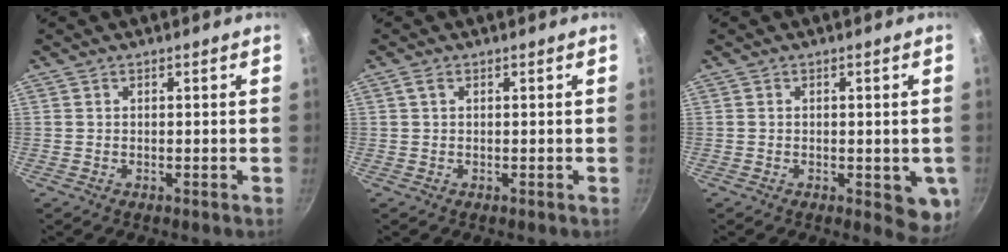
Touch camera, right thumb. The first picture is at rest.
{"total": 1.0, "force": [0.4, 0.5, 0.8], "torque": [-0.019, 0.005, 0.009]}
{"total": 6.5, "force": [-1.3, 3.2, 5.6], "torque": [-0.046, -0.006, -0.012]}